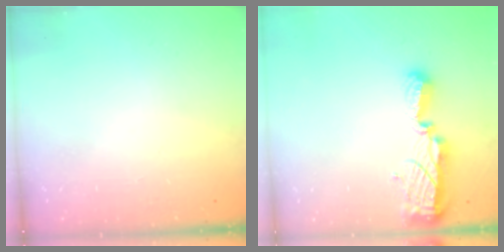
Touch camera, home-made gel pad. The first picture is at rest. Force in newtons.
{"total": 8.3, "press": 8.3, "slide": 0.8}